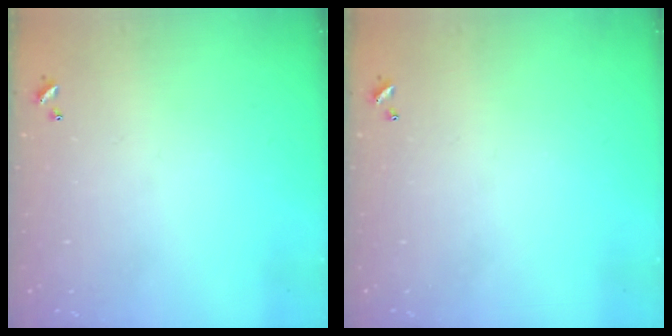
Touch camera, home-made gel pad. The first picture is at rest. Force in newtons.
{"total": 0.0}